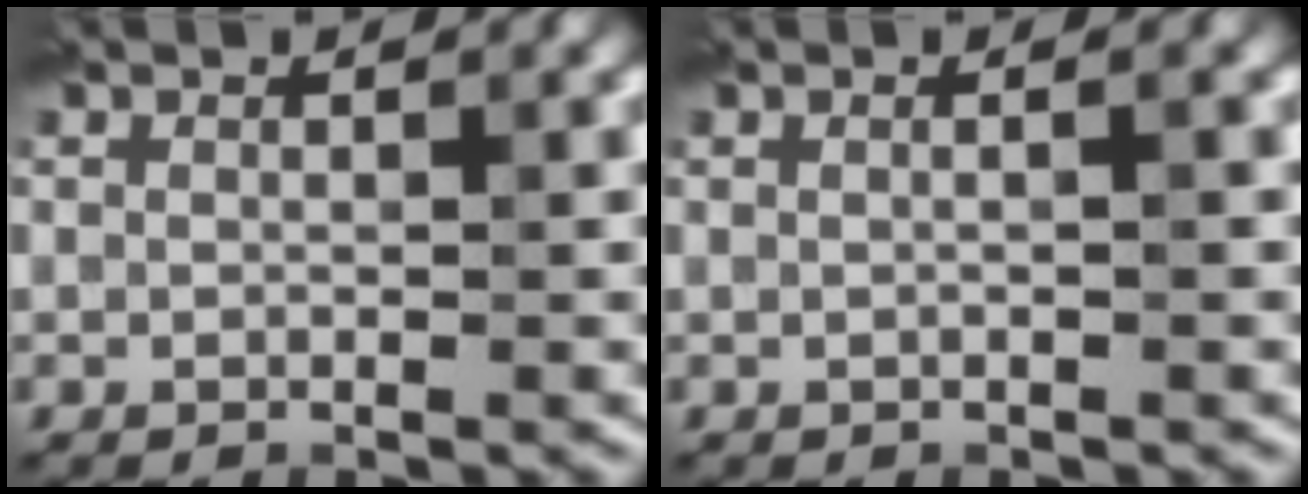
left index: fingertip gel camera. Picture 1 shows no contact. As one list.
[{"total": 2.0, "force": [0.5, 1.0, 1.6], "torque": [-0.004, -0.002, -0.014]}]